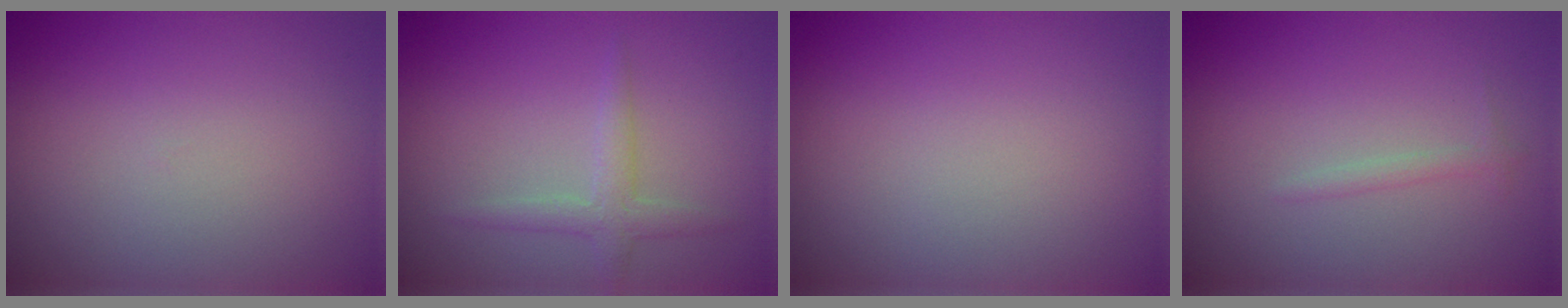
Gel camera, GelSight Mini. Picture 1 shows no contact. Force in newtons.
{"total": 1.9, "press": 1.9, "slide": 0.1}
{"total": 0.0}
{"total": 0.8, "press": 0.8, "slide": 0.0}